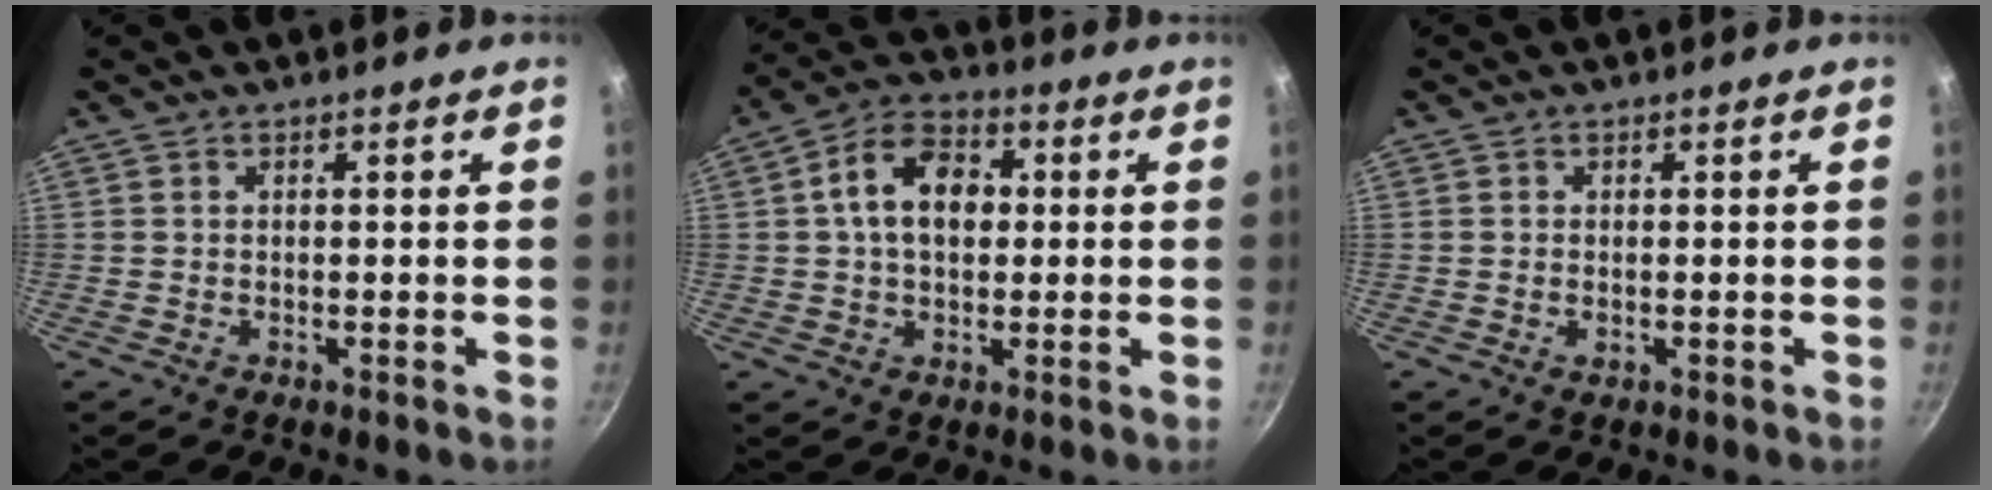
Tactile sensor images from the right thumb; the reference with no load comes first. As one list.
[{"total": 11.5, "force": [1.5, 7.9, 8.2], "torque": [-0.109, 0.022, 0.009]}, {"total": 1.0, "force": [-0.2, 0.6, 0.8], "torque": [-0.013, 0.000, -0.003]}]